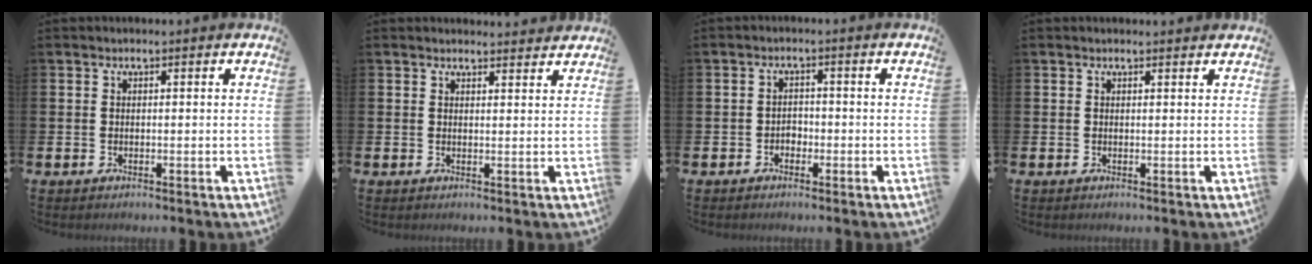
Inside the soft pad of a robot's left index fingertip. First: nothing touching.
{"total": 2.0, "force": [1.9, 0.3, -0.1], "torque": [0.006, -0.011, 0.034]}
{"total": 1.6, "force": [-1.0, 1.2, 0.4], "torque": [-0.009, 0.004, -0.024]}
{"total": 0.6, "force": [0.6, 0.1, 0.1], "torque": [0.004, -0.002, 0.009]}